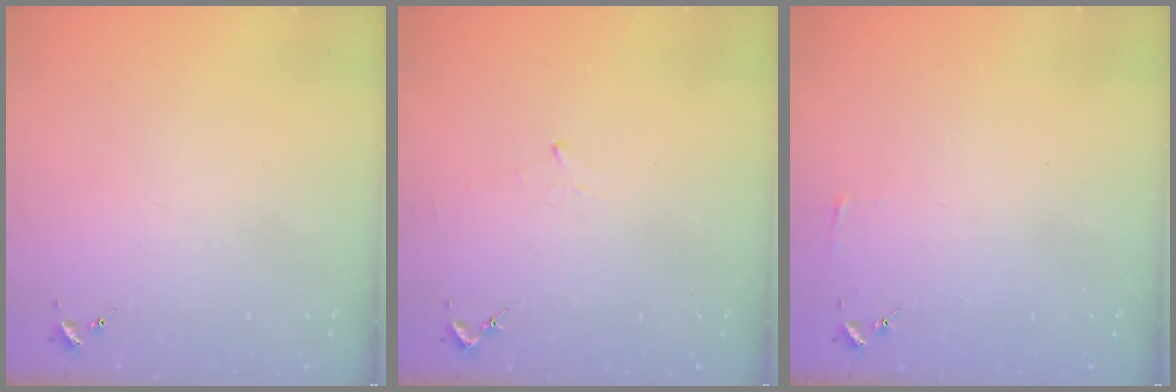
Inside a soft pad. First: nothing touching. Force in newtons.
{"total": 4.1, "press": 4.0, "slide": 0.6}
{"total": 2.9, "press": 2.9, "slide": 0.3}